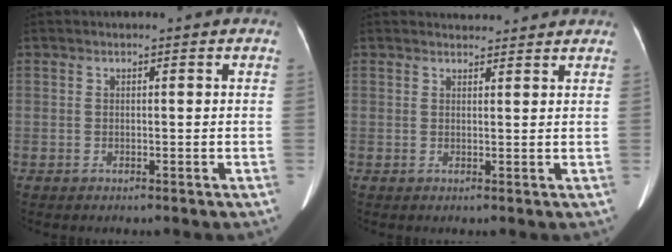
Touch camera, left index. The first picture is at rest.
{"total": 3.7, "force": [3.6, 0.8, 0.4], "torque": [-0.009, 0.017, 0.044]}